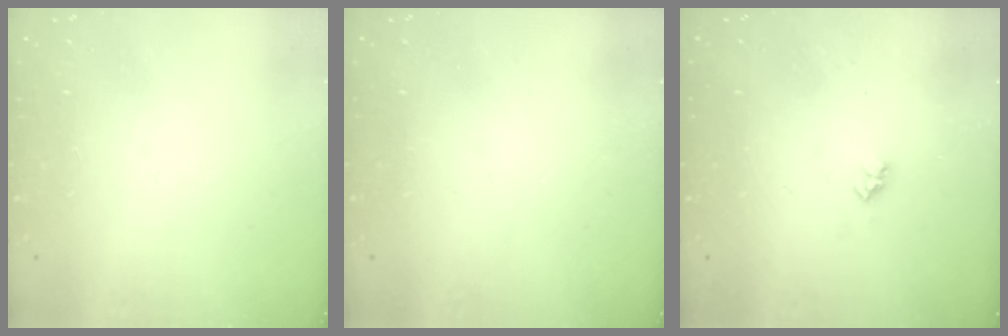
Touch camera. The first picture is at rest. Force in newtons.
{"total": 0.0}
{"total": 2.6, "press": 2.5, "slide": 0.4}